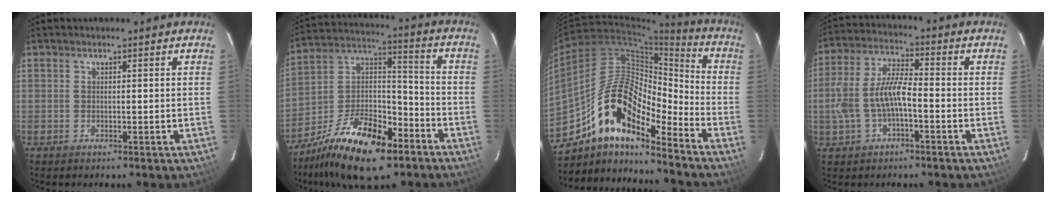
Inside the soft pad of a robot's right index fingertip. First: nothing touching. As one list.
[{"total": 19.5, "force": [-12.0, 8.6, 12.8], "torque": [-0.246, 0.008, -0.208]}, {"total": 17.3, "force": [-11.9, 5.6, 11.3], "torque": [-0.195, 0.010, -0.224]}, {"total": 9.8, "force": [-2.4, 3.9, 8.6], "torque": [-0.186, 0.011, -0.041]}]